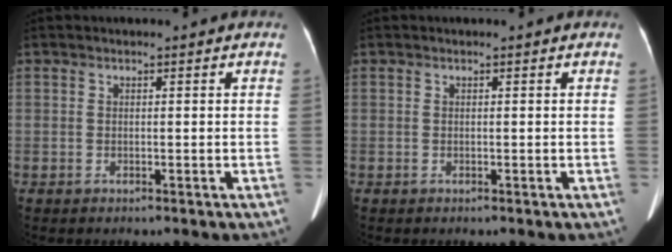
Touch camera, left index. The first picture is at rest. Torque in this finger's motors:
{"motor_torque": [0.03, 0.03, 0.01, 0.01]}